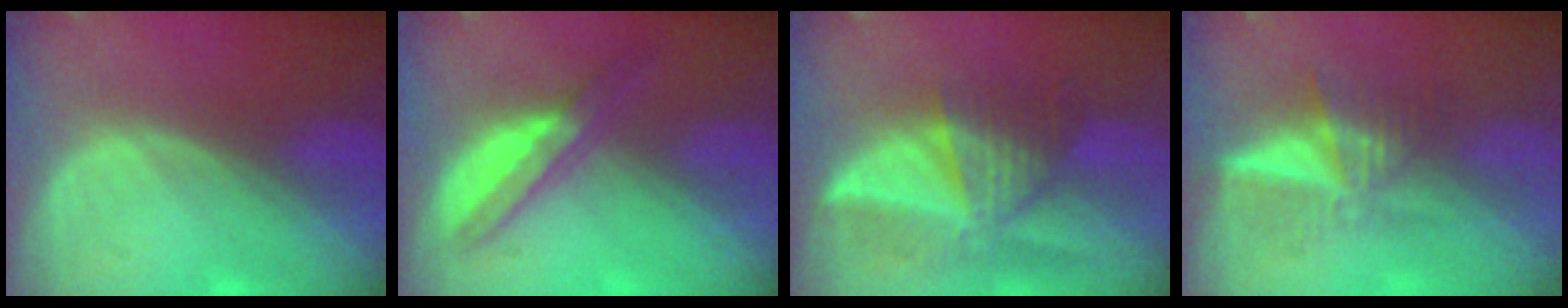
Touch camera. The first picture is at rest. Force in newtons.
{"total": 5.4, "press": 5.0, "slide": 1.8}
{"total": 8.7, "press": 8.0, "slide": 3.5}
{"total": 6.5, "press": 5.5, "slide": 3.6}